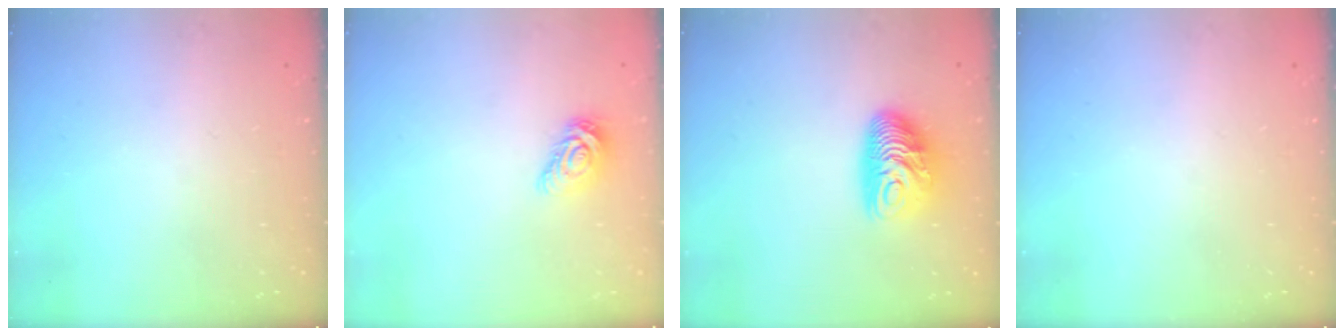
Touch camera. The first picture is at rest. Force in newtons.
{"total": 7.9, "press": 7.9, "slide": 0.3}
{"total": 10.6, "press": 10.5, "slide": 0.9}
{"total": 0.0}